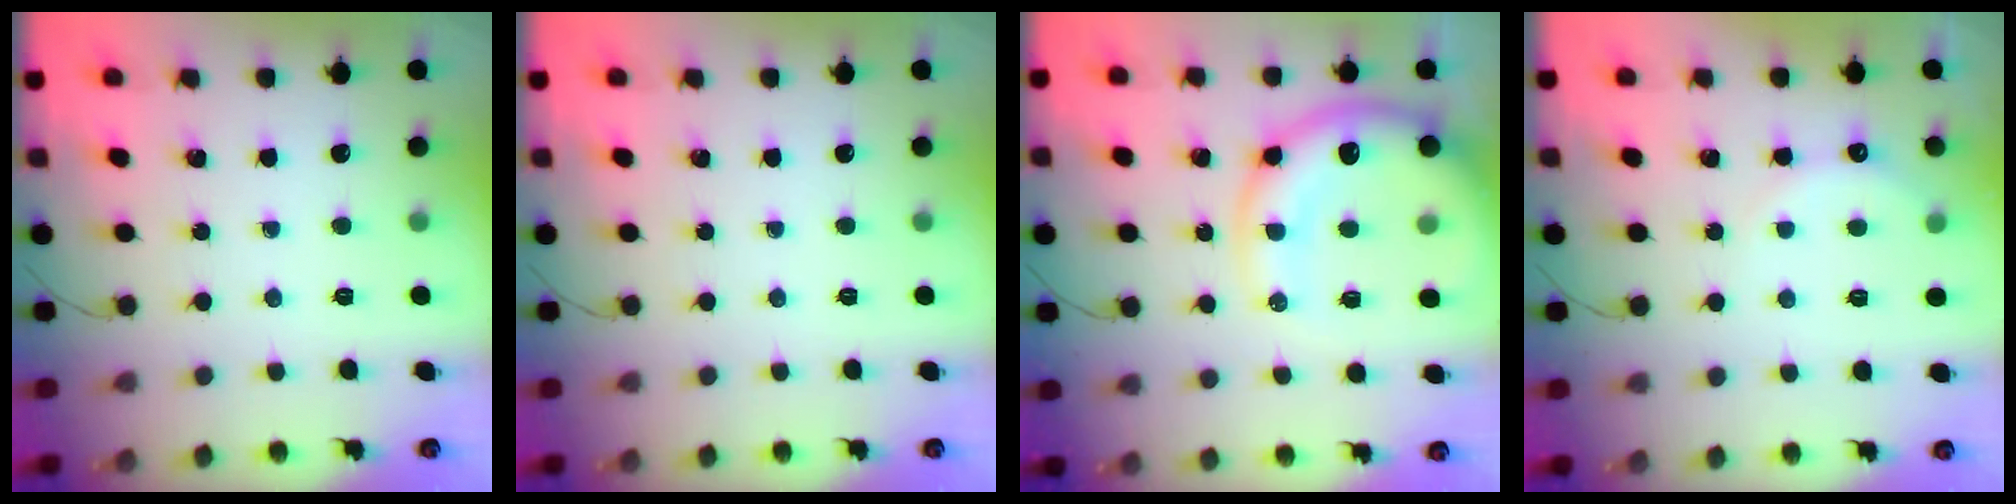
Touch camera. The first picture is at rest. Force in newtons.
{"total": 0.0}
{"total": 16.2, "press": 15.6, "slide": 4.3}
{"total": 6.2, "press": 6.1, "slide": 1.3}